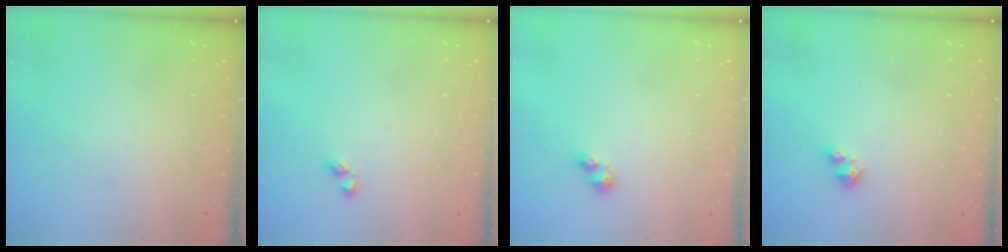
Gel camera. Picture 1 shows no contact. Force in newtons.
{"total": 2.9, "press": 2.9, "slide": 0.3}
{"total": 3.5, "press": 3.5, "slide": 0.5}
{"total": 1.6, "press": 1.6, "slide": 0.4}